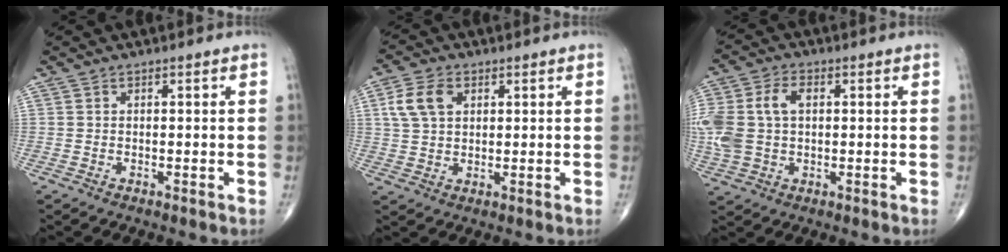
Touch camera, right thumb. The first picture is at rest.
{"total": 6.9, "force": [2.3, 4.6, 4.6], "torque": [-0.088, 0.004, 0.043]}
{"total": 12.3, "force": [1.2, 8.2, 9.1], "torque": [-0.215, 0.019, 0.026]}